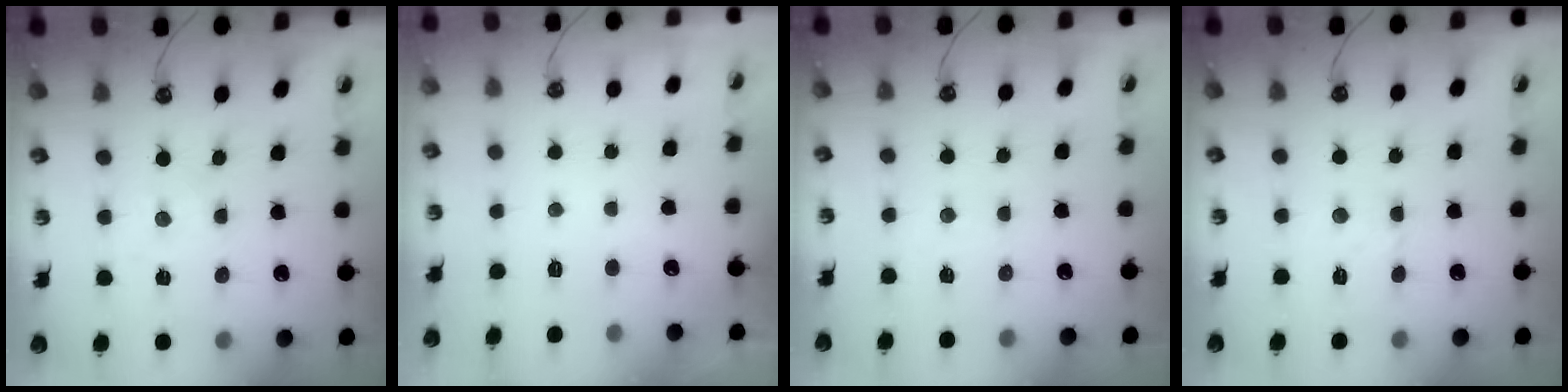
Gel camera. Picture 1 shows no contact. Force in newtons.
{"total": 0.0}
{"total": 4.0, "press": 3.9, "slide": 0.5}
{"total": 2.4, "press": 2.4, "slide": 0.3}